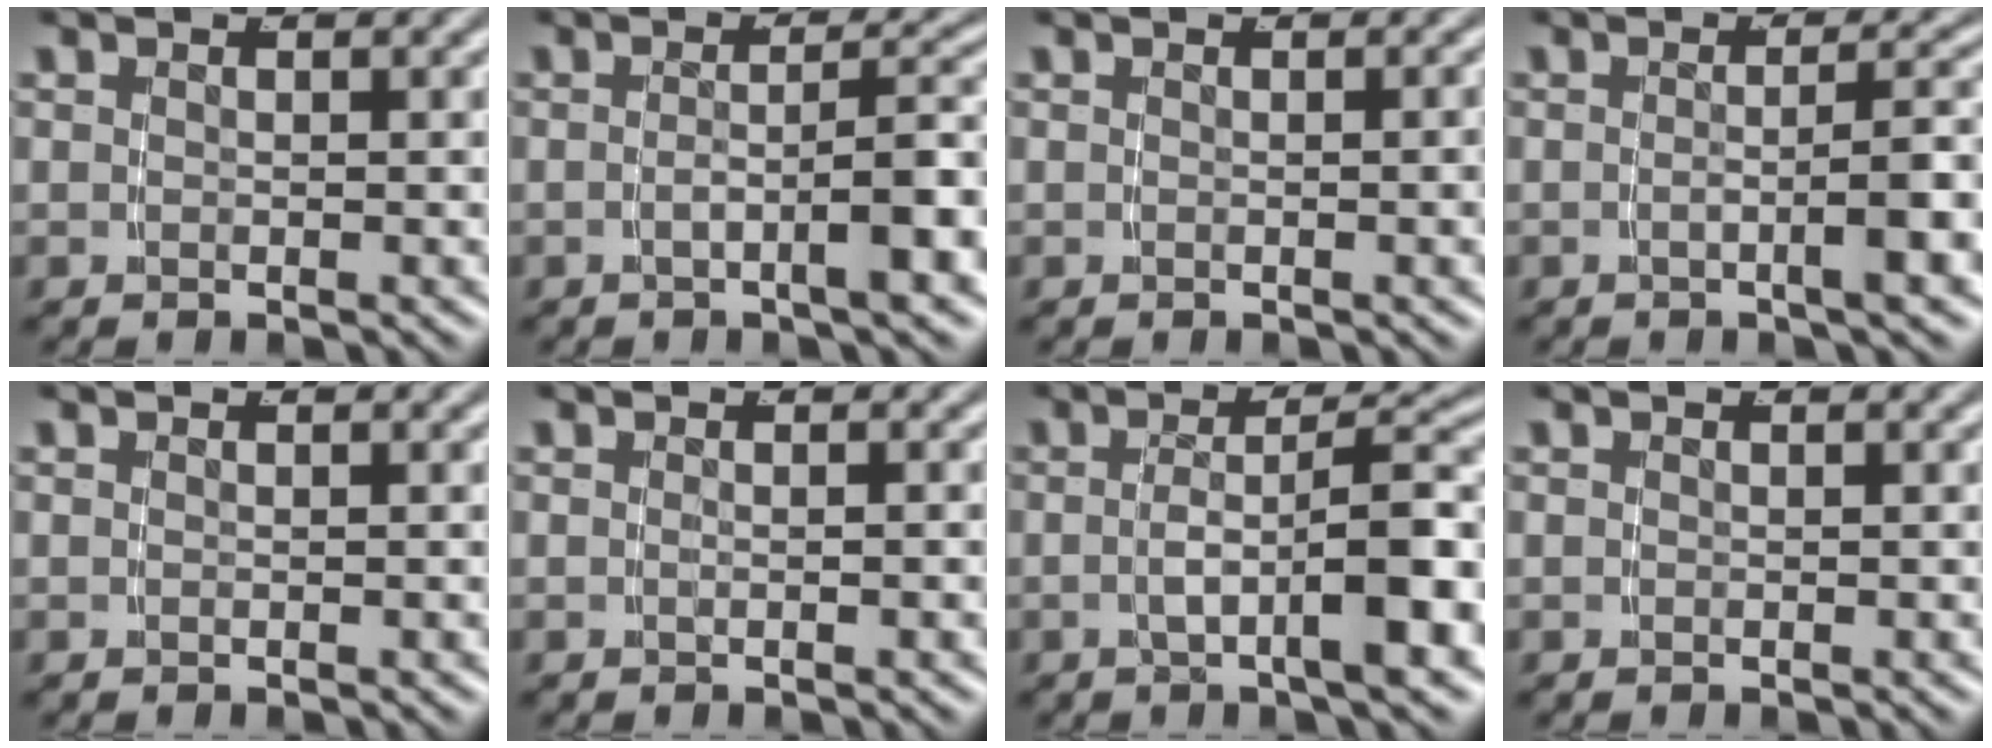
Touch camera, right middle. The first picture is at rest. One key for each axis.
{"total": 4.5, "fx": -2.0, "fy": 0.5, "fz": 4.0, "tx": -0.048, "ty": 0.007, "tz": -0.031}
{"total": 0.6, "fx": -0.2, "fy": -0.2, "fz": 0.6, "tx": -0.007, "ty": 0.007, "tz": -0.005}
{"total": 3.9, "fx": -1.4, "fy": 0.3, "fz": 3.6, "tx": -0.045, "ty": 0.005, "tz": -0.022}
{"total": 0.0}
{"total": 0.8, "fx": -0.4, "fy": -0.7, "fz": 0.2, "tx": -0.004, "ty": -0.001, "tz": -0.003}
{"total": 6.1, "fx": -2.3, "fy": 1.2, "fz": 5.5, "tx": -0.068, "ty": 0.010, "tz": -0.034}
{"total": 0.0}